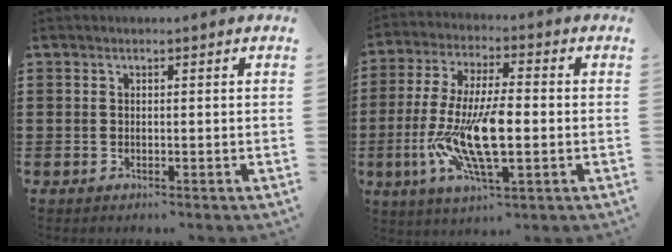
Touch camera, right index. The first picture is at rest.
{"total": 12.6, "force": [-2.8, 4.1, 11.5], "torque": [-0.253, -0.017, -0.055]}